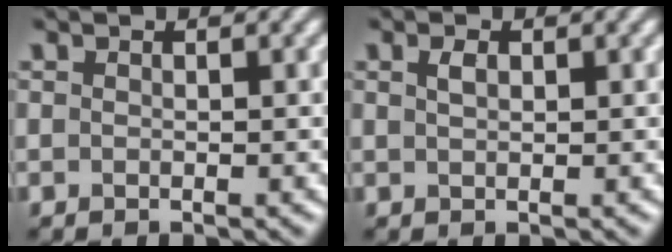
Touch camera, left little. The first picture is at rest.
{"total": 1.1, "force": [0.5, 0.5, 0.8], "torque": [-0.019, 0.003, 0.010]}